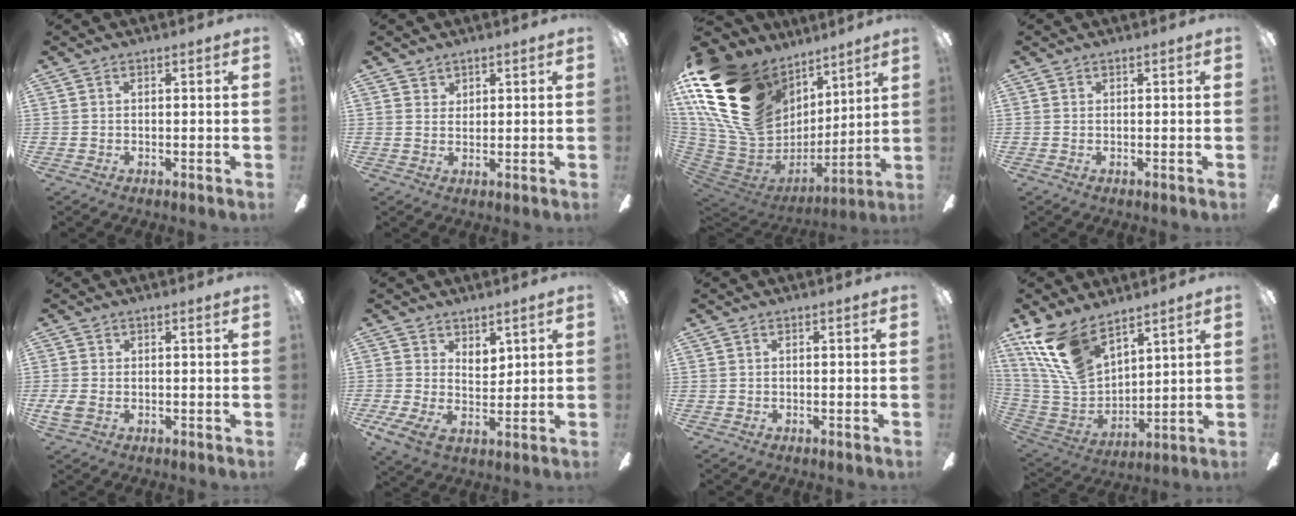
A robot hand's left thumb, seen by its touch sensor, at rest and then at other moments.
{"total": 1.9, "force": [1.7, 1.0, 0.0], "torque": [0.007, -0.007, 0.030]}
{"total": 25.2, "force": [10.9, 18.0, 13.8], "torque": [-0.292, -0.055, 0.234]}
{"total": 0.0}
{"total": 2.7, "force": [-0.3, 1.6, 2.1], "torque": [-0.043, -0.004, -0.009]}
{"total": 7.1, "force": [3.4, 4.7, 4.2], "torque": [-0.070, -0.020, 0.062]}
{"total": 0.0}
{"total": 17.0, "force": [11.4, 7.9, 9.8], "torque": [-0.248, -0.053, 0.214]}